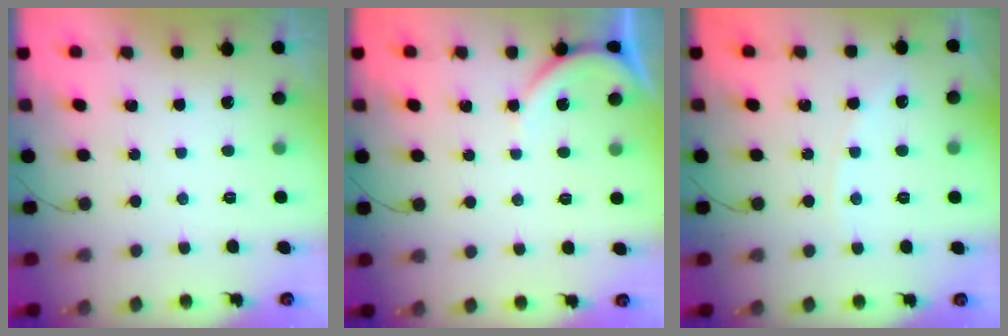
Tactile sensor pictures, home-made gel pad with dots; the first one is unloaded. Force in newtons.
{"total": 4.0, "press": 3.9, "slide": 0.6}
{"total": 3.4, "press": 3.4, "slide": 0.6}